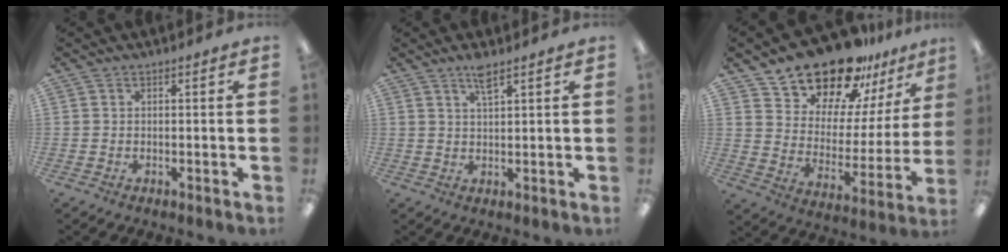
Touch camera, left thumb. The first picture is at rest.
{"total": 3.5, "force": [2.6, 0.5, 2.3], "torque": [-0.044, -0.002, 0.045]}
{"total": 18.5, "force": [16.0, 7.9, 4.9], "torque": [-0.091, -0.132, 0.290]}